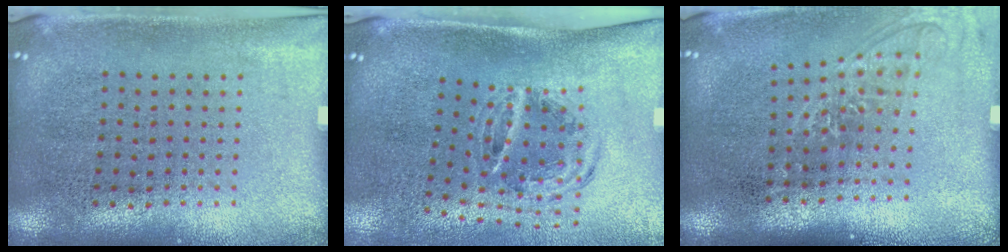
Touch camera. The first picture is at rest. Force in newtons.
{"total": 1.2, "press": 1.0, "slide": 0.5}
{"total": 1.4, "press": 1.1, "slide": 0.8}